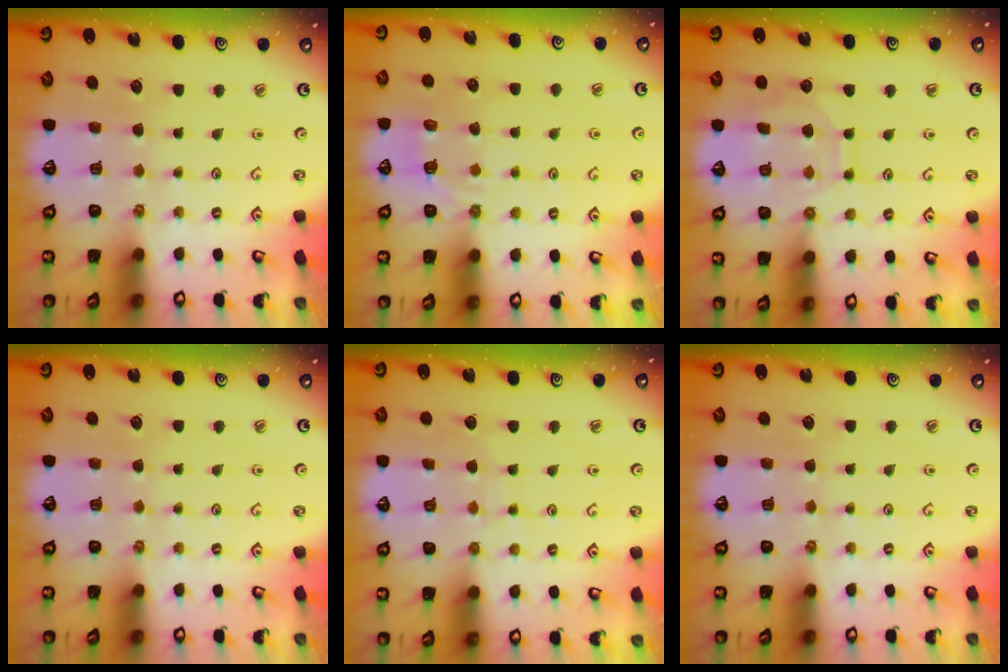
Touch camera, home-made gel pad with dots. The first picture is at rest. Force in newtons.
{"total": 3.9, "press": 3.6, "slide": 1.5}
{"total": 8.4, "press": 8.3, "slide": 0.8}
{"total": 0.0}
{"total": 4.9, "press": 4.9, "slide": 0.4}
{"total": 0.0}